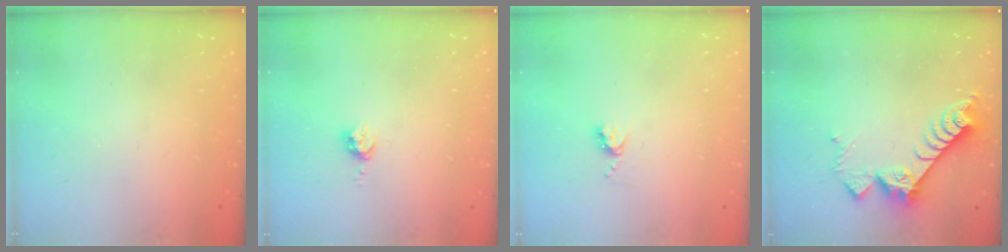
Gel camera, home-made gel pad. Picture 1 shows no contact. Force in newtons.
{"total": 3.6, "press": 3.6, "slide": 0.4}
{"total": 3.8, "press": 3.8, "slide": 0.4}
{"total": 9.7, "press": 9.7, "slide": 0.6}